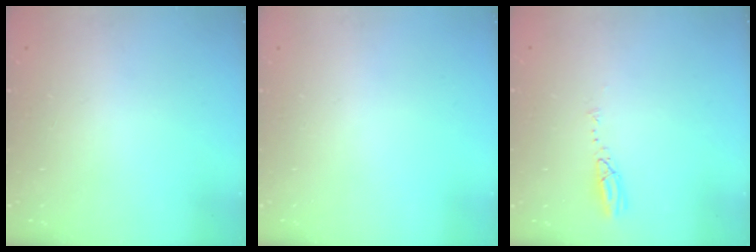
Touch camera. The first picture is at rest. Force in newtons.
{"total": 0.0}
{"total": 3.7, "press": 3.7, "slide": 0.1}